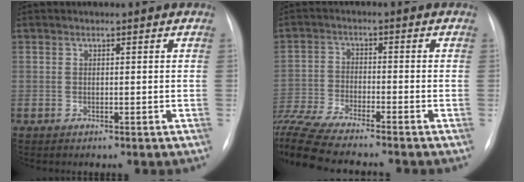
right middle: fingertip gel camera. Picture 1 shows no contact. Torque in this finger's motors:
{"motor_torque": [1.06, -1.07, 0.98, 0.21]}